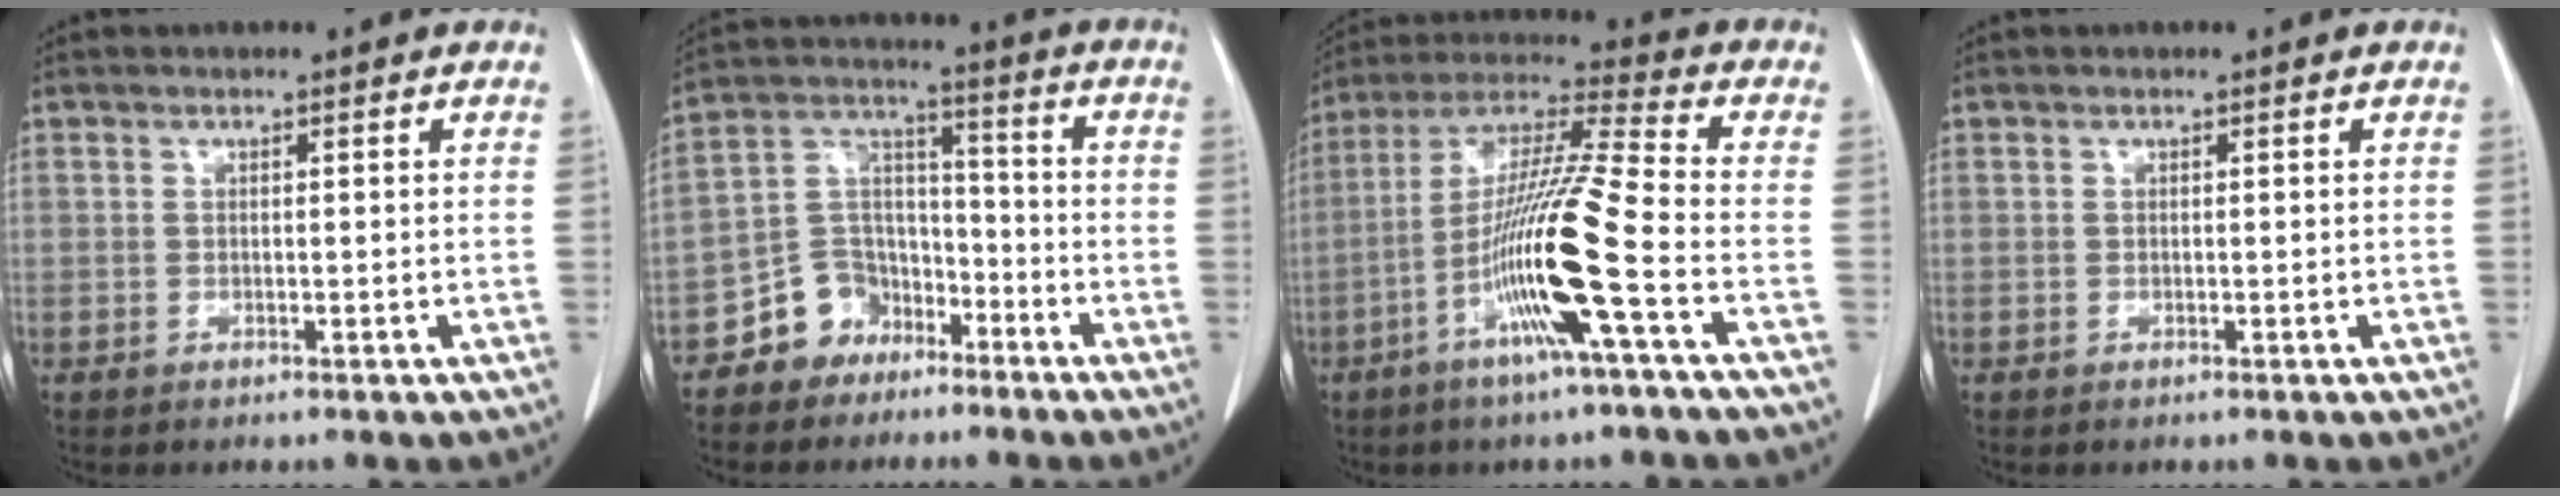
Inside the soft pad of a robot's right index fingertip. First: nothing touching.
{"total": 8.6, "force": [-5.9, 6.1, 1.6], "torque": [-0.031, 0.037, -0.106]}
{"total": 15.5, "force": [-5.4, -1.3, 14.4], "torque": [-0.283, -0.007, -0.110]}
{"total": 0.0}